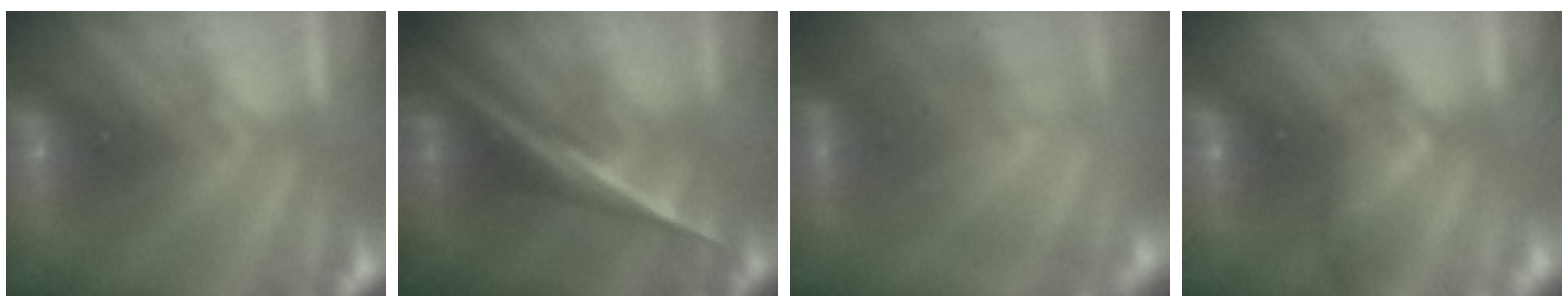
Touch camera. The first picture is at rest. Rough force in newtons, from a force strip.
{"total": 2.6}
{"total": 4.1}
{"total": 10.1}